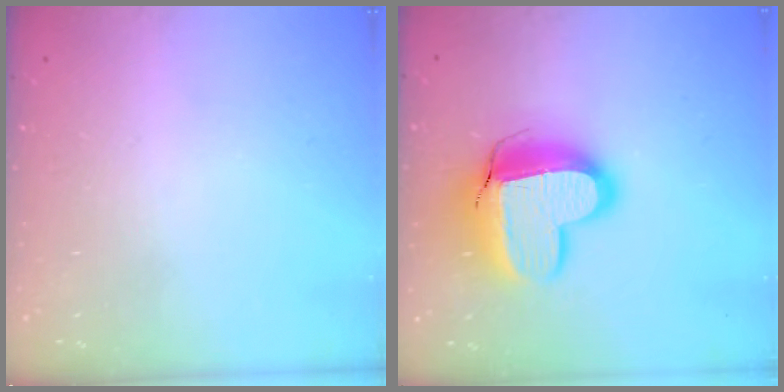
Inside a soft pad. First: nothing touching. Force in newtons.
{"total": 17.3, "press": 17.2, "slide": 1.3}